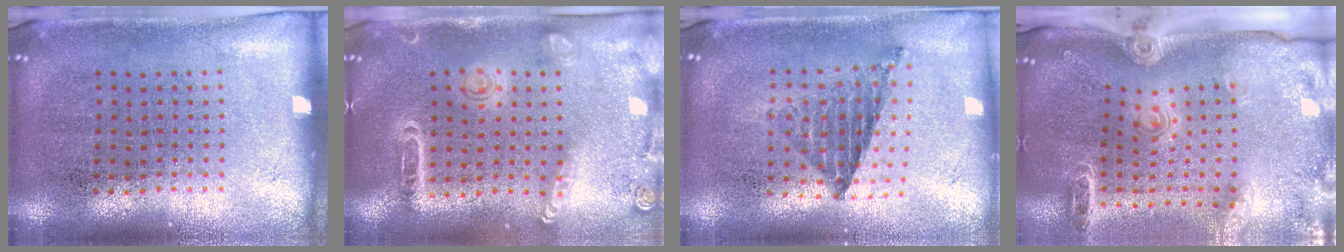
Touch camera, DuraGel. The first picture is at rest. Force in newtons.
{"total": 1.6, "press": 1.5, "slide": 0.4}
{"total": 0.8, "press": 0.8, "slide": 0.2}
{"total": 2.5, "press": 2.0, "slide": 1.5}